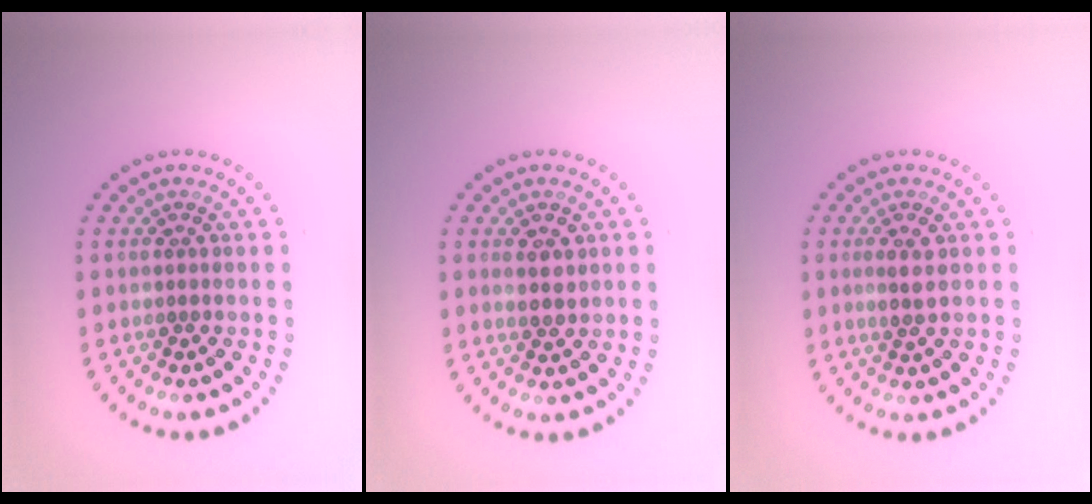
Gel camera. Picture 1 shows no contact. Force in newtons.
{"total": 1.9, "press": 1.8, "slide": 0.6}
{"total": 1.7, "press": 1.6, "slide": 0.6}